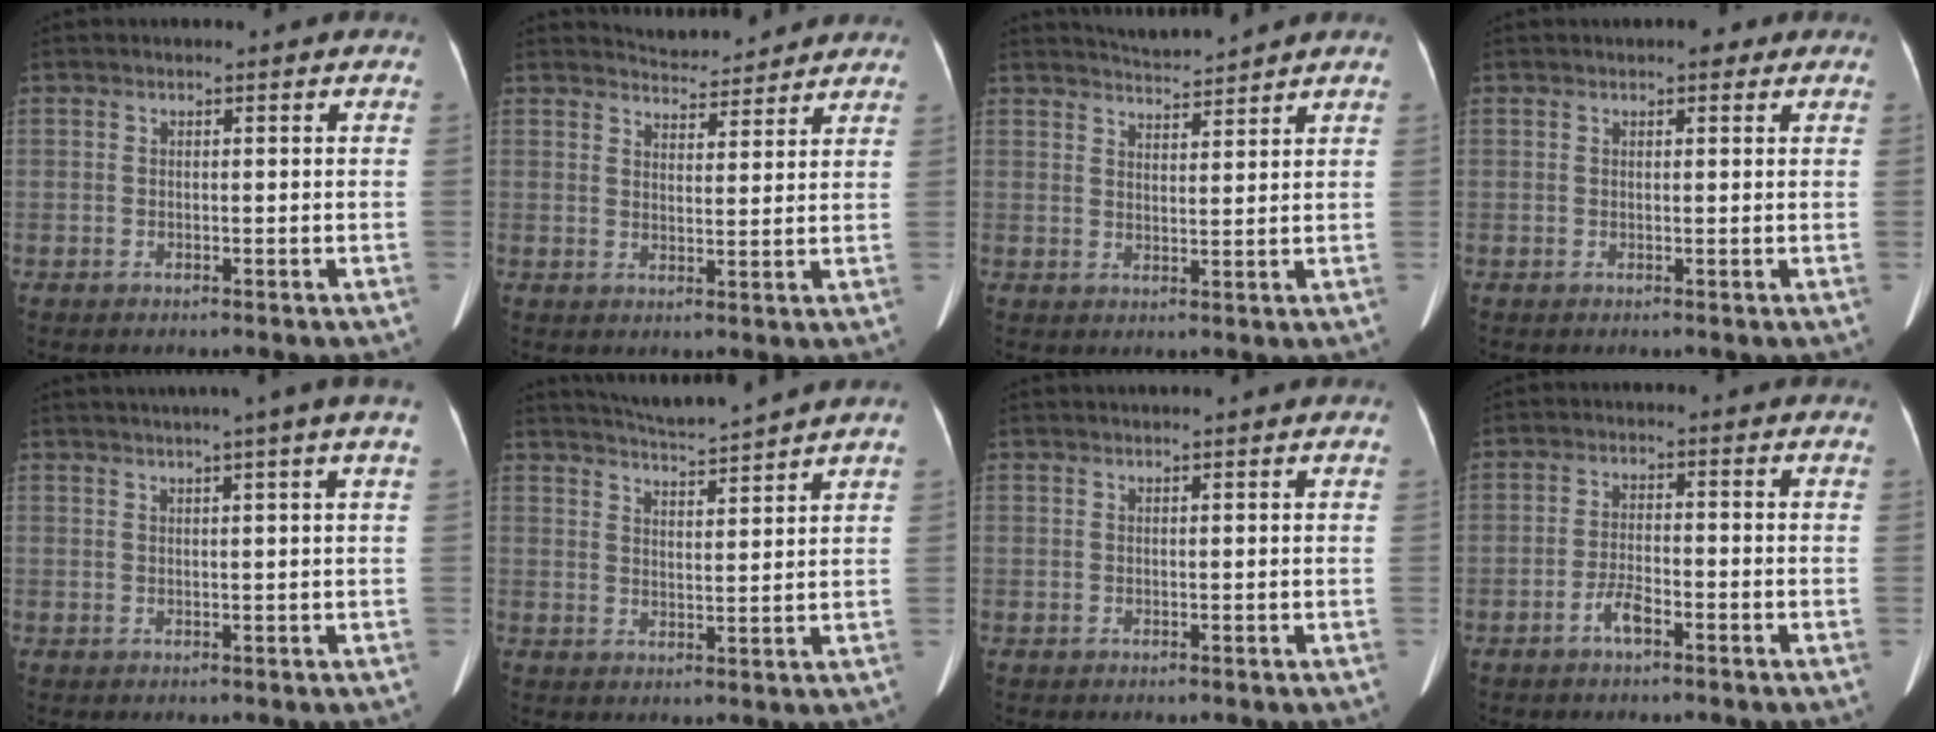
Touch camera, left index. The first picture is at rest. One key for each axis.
{"total": 6.6, "fx": 6.4, "fy": 1.1, "fz": 0.6, "tx": -0.012, "ty": 0.012, "tz": 0.085}
{"total": 4.0, "fx": 3.8, "fy": -1.1, "fz": 0.0, "tx": -0.006, "ty": -0.001, "tz": 0.070}
{"total": 1.7, "fx": 1.1, "fy": 1.0, "fz": 0.9, "tx": -0.008, "ty": 0.007, "tz": 0.010}
{"total": 6.3, "fx": 4.4, "fy": -1.8, "fz": 4.2, "tx": -0.052, "ty": 0.018, "tz": 0.055}
{"total": 7.2, "fx": 6.8, "fy": -1.5, "fz": 1.9, "tx": -0.042, "ty": -0.002, "tz": 0.115}
{"total": 1.1, "fx": 1.0, "fy": -0.3, "fz": 0.5, "tx": -0.012, "ty": 0.015, "tz": 0.026}
{"total": 3.2, "fx": -2.0, "fy": 0.8, "fz": 2.3, "tx": -0.047, "ty": 0.001, "tz": -0.039}